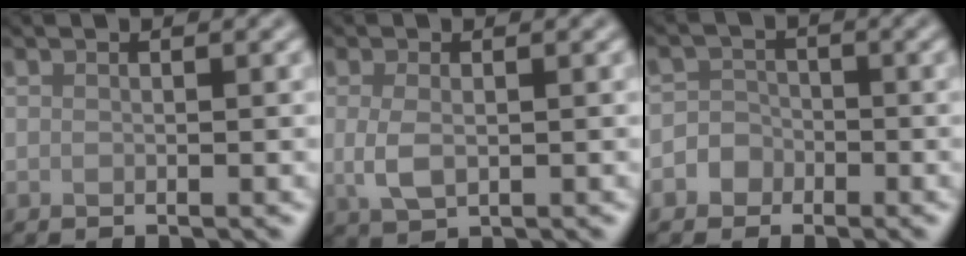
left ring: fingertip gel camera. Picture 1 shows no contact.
{"total": 2.6, "force": [0.0, 1.5, 2.2], "torque": [-0.050, -0.004, 0.002]}
{"total": 3.0, "force": [-1.4, 2.6, 0.4], "torque": [0.024, 0.006, -0.038]}